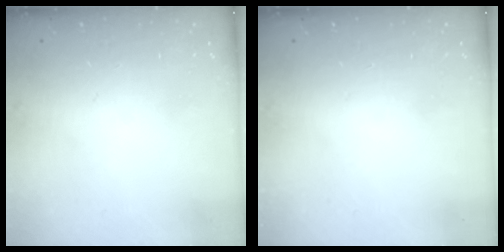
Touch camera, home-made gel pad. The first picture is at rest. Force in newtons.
{"total": 0.0}